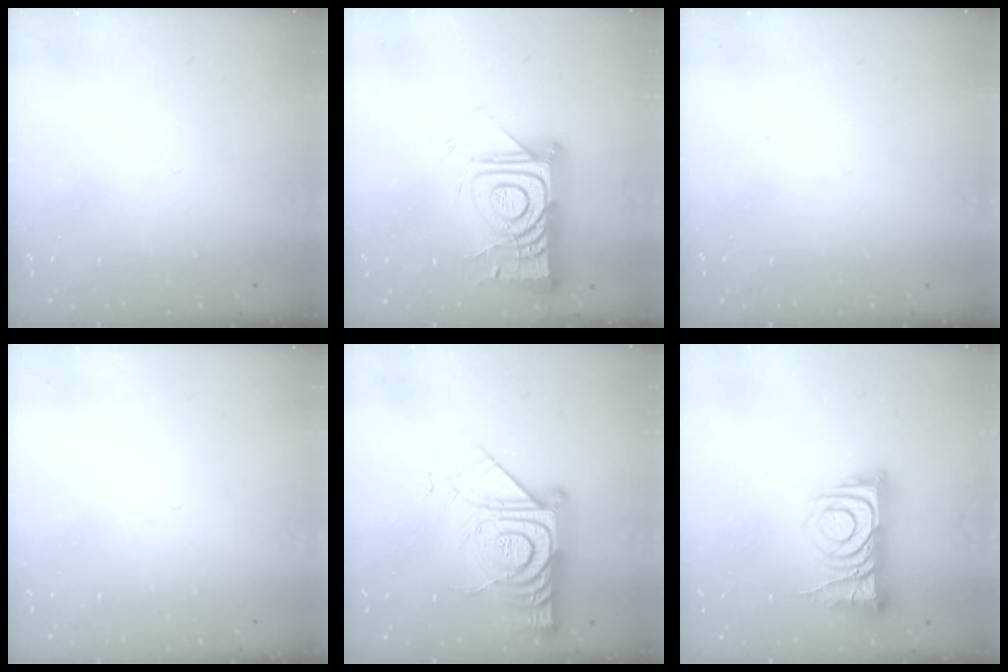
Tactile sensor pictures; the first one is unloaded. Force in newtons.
{"total": 16.3, "press": 16.3, "slide": 1.5}
{"total": 0.0}
{"total": 0.0}
{"total": 17.3, "press": 17.2, "slide": 1.2}
{"total": 11.3, "press": 11.2, "slide": 1.4}